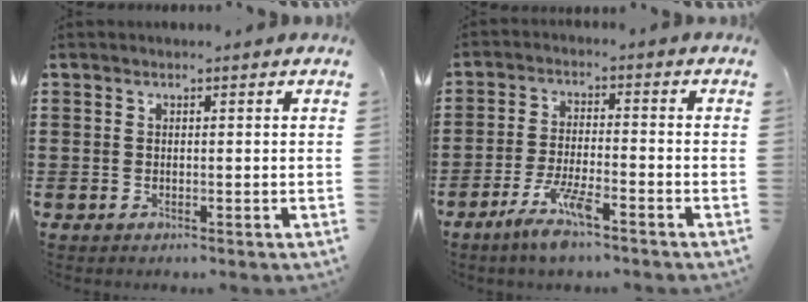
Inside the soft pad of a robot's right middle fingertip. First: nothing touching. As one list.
[{"total": 6.8, "force": [-4.4, 0.9, 5.1], "torque": [-0.107, -0.012, -0.081]}]